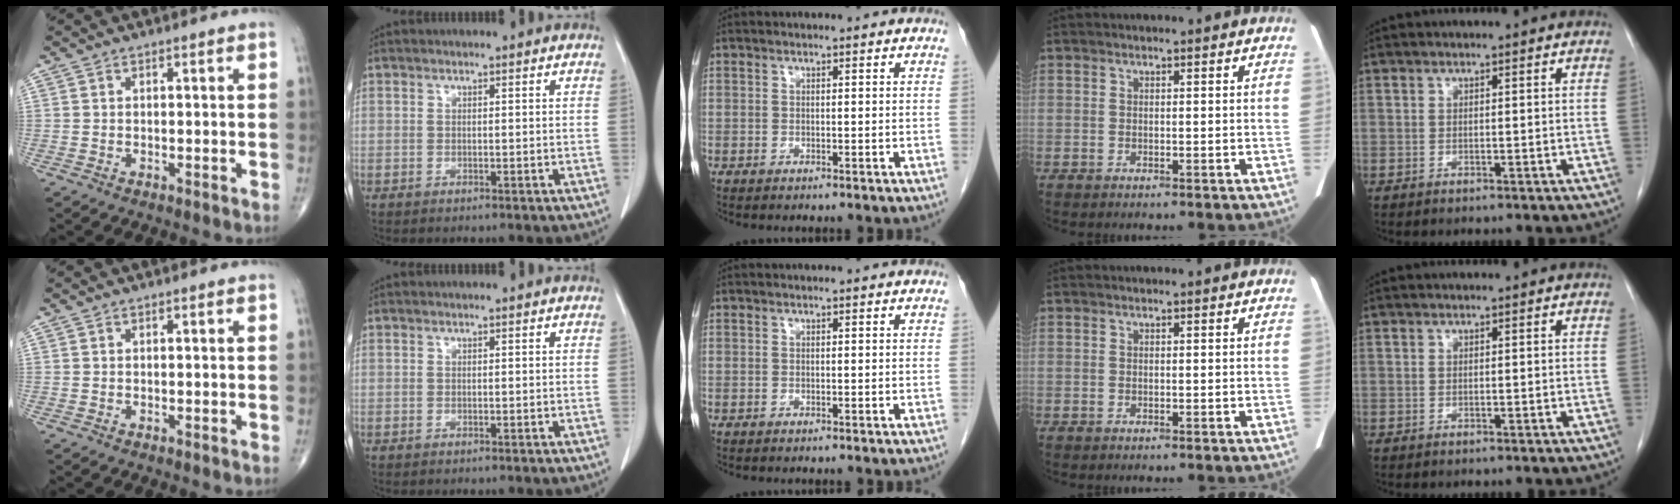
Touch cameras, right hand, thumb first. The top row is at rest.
{}